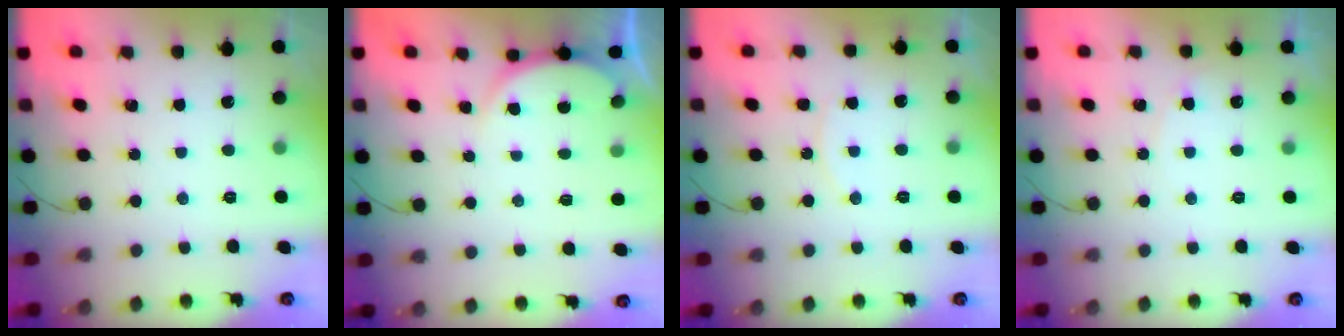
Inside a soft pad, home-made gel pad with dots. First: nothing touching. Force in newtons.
{"total": 4.2, "press": 4.2, "slide": 0.6}
{"total": 5.0, "press": 4.9, "slide": 0.4}
{"total": 2.7, "press": 2.7, "slide": 0.2}